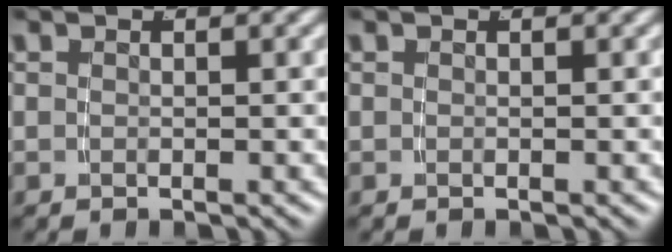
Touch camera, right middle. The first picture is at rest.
{"total": 0.0}